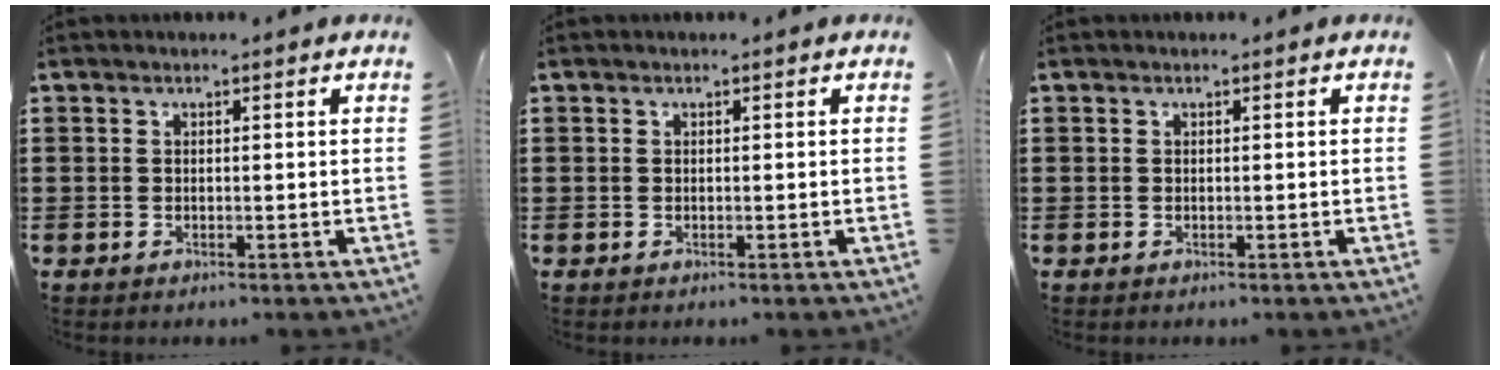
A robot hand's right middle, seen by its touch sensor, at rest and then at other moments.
{"total": 0.0}
{"total": 0.0}